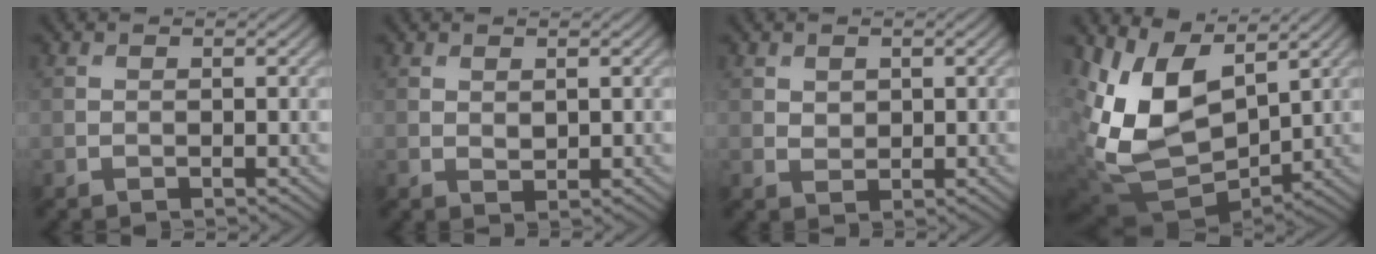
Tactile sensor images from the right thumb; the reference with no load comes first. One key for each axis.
{"total": 1.0, "fx": 0.6, "fy": 0.6, "fz": 0.6, "tx": -0.012, "ty": -0.004, "tz": 0.016}
{"total": 1.3, "fx": 0.8, "fy": 1.0, "fz": 0.5, "tx": -0.013, "ty": -0.003, "tz": 0.018}
{"total": 12.9, "fx": 3.0, "fy": 8.1, "fz": 9.6, "tx": -0.229, "ty": -0.014, "tz": 0.066}